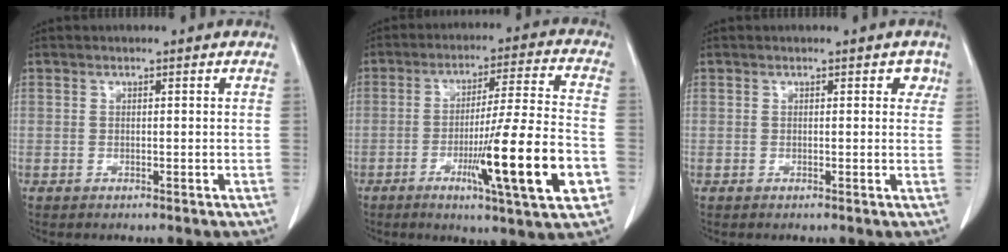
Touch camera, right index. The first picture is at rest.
{"total": 16.3, "force": [-5.4, -0.2, 15.4], "torque": [-0.247, -0.018, -0.084]}
{"total": 1.7, "force": [0.7, 1.1, 1.1], "torque": [-0.003, 0.005, 0.005]}